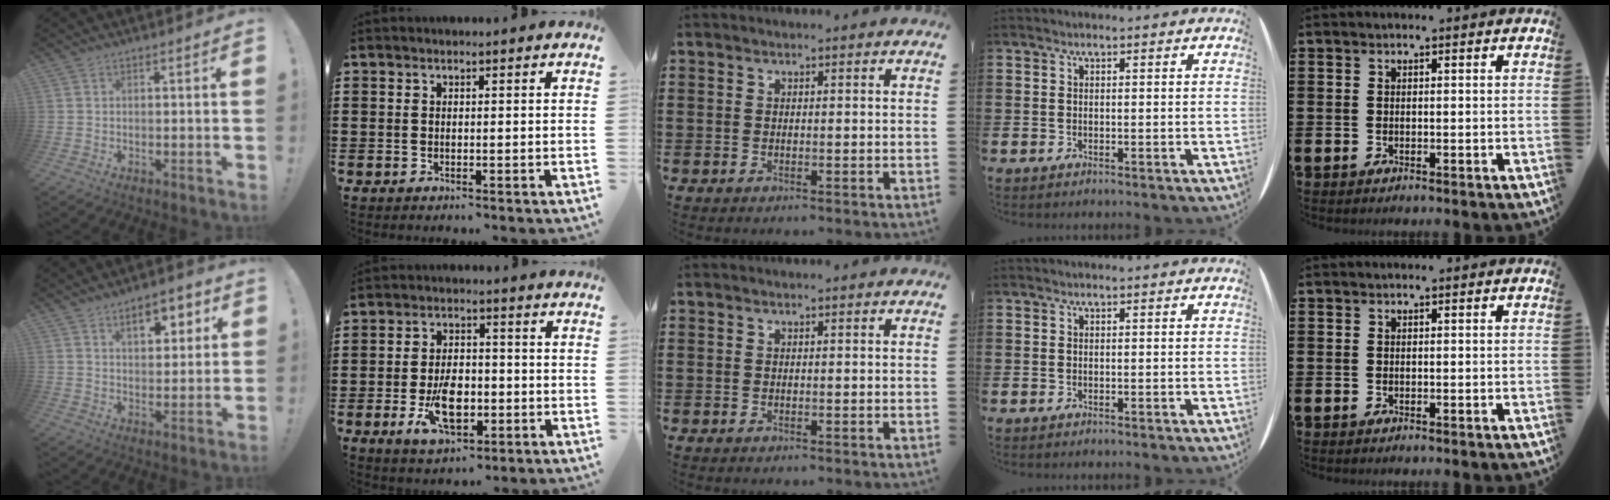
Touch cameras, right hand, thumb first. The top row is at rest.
{"thumb": {"total": 8.4, "force": [4.2, 4.2, 6.0], "torque": [-0.079, -0.010, 0.068]}, "index": {"total": 8.0, "force": [-2.3, 4.2, 6.4], "torque": [-0.117, -0.007, -0.043]}}